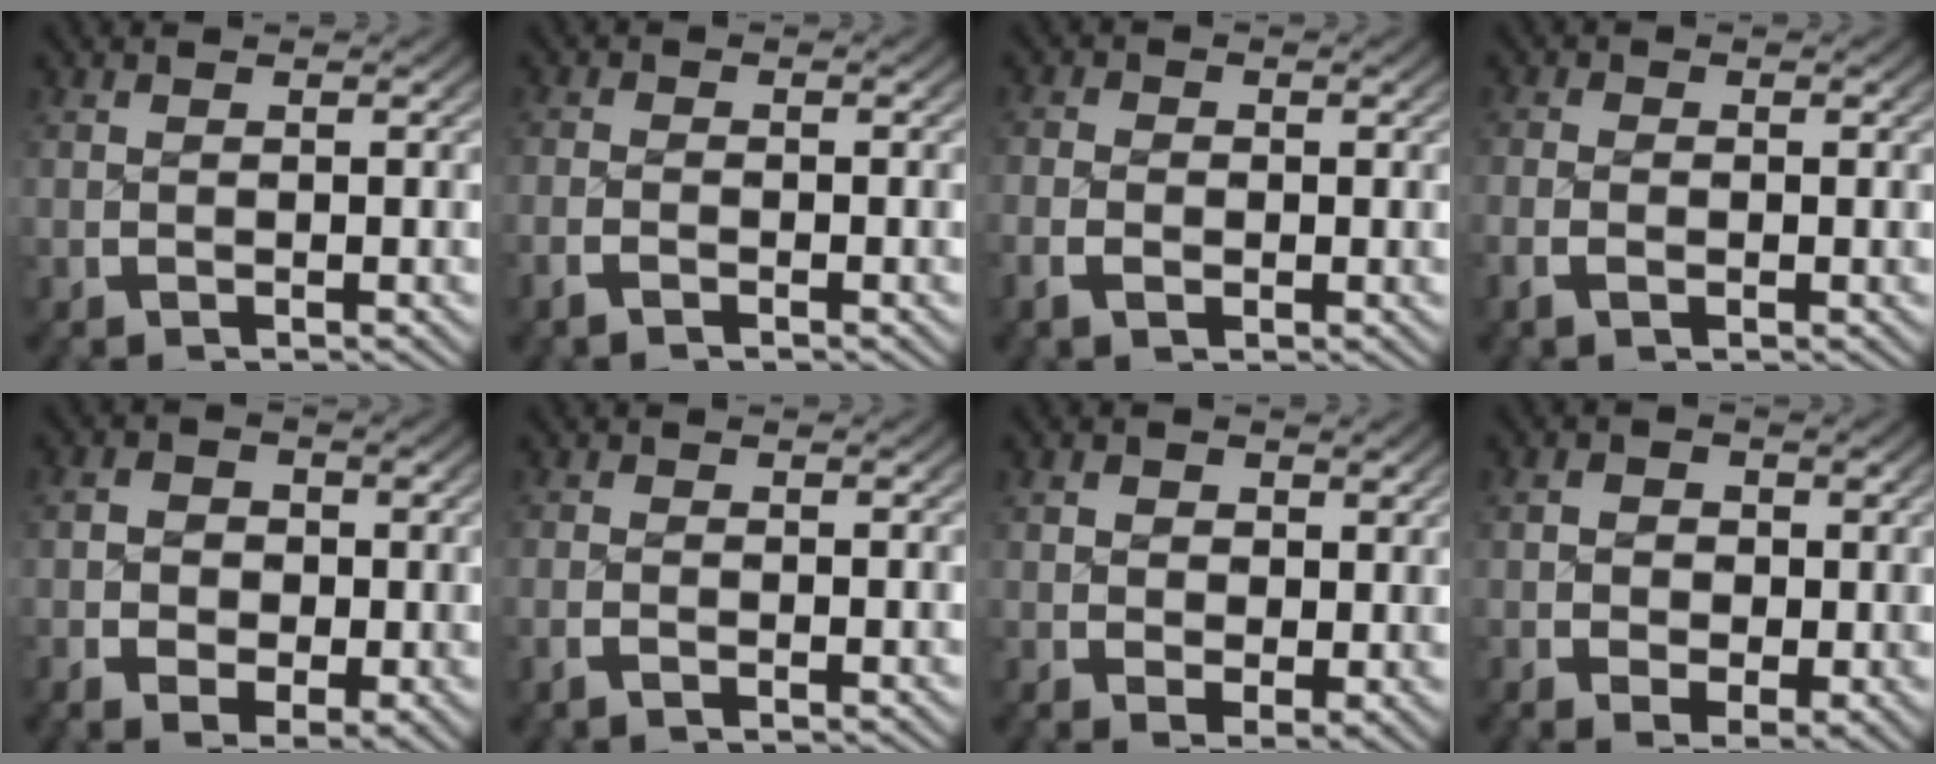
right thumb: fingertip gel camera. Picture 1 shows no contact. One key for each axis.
{"total": 1.3, "fx": -1.1, "fy": 0.5, "fz": 0.5, "tx": -0.006, "ty": 0.001, "tz": -0.027}
{"total": 2.0, "fx": -0.7, "fy": 1.5, "fz": 1.1, "tx": -0.018, "ty": -0.004, "tz": -0.015}
{"total": 1.5, "fx": -0.6, "fy": 1.0, "fz": 0.9, "tx": -0.021, "ty": -0.006, "tz": -0.014}
{"total": 4.2, "fx": -0.4, "fy": 3.2, "fz": 2.7, "tx": -0.043, "ty": -0.018, "tz": -0.003}
{"total": 1.0, "fx": -0.8, "fy": 0.3, "fz": 0.6, "tx": -0.015, "ty": -0.003, "tz": -0.017}
{"total": 3.1, "fx": 0.5, "fy": 2.4, "fz": 1.9, "tx": -0.038, "ty": -0.025, "tz": 0.019}
{"total": 3.6, "fx": -0.2, "fy": 2.7, "fz": 2.3, "tx": -0.040, "ty": -0.022, "tz": 0.002}